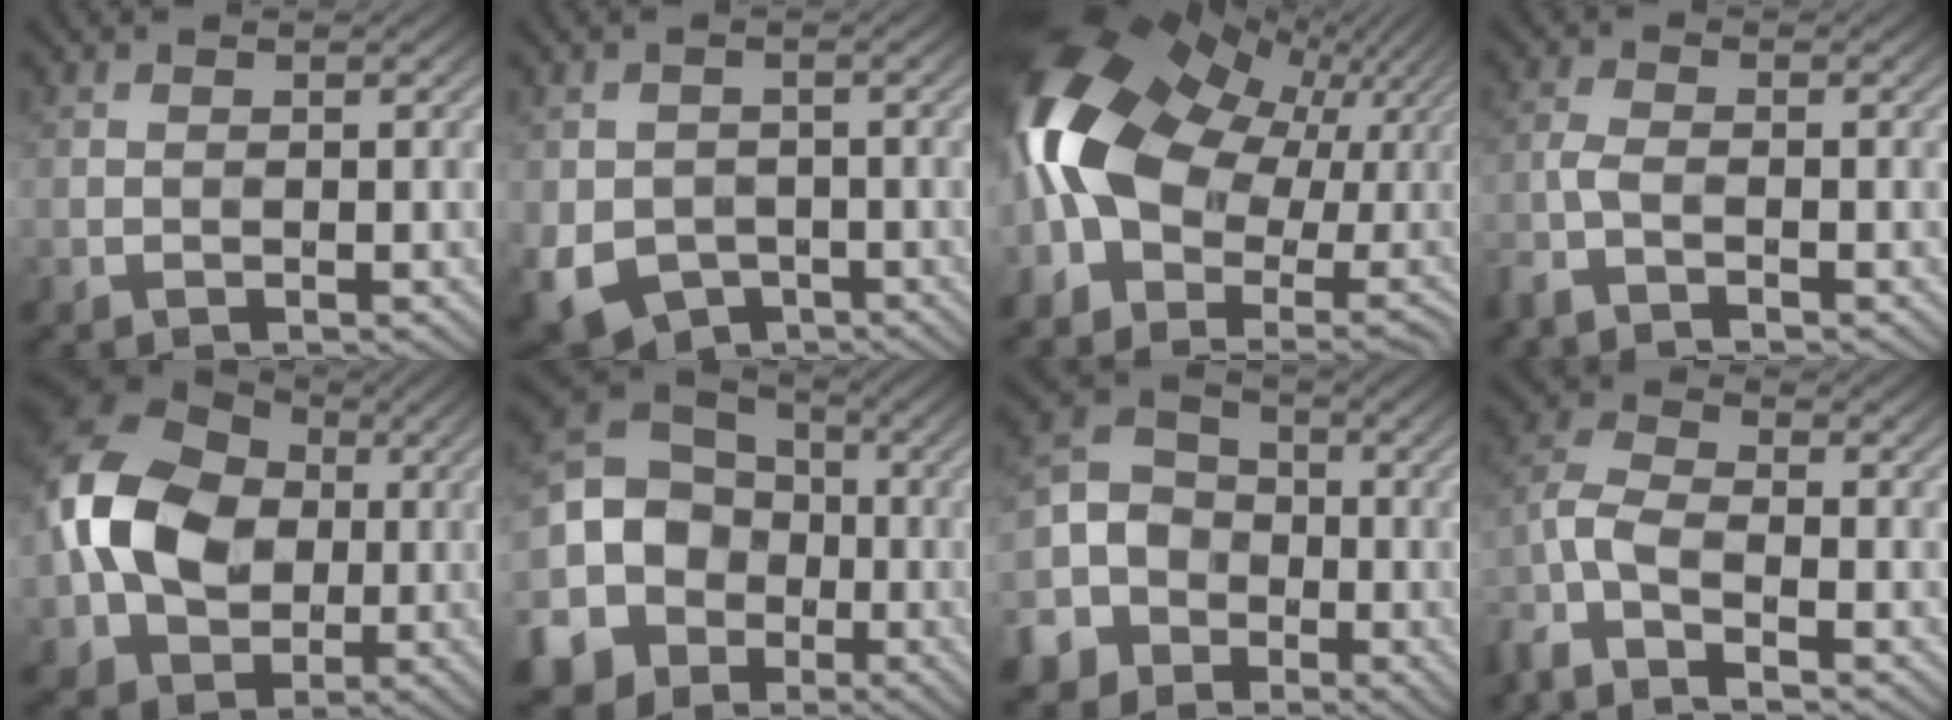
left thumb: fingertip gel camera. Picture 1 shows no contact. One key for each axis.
{"total": 7.4, "fx": -2.9, "fy": 5.7, "fz": 3.7, "tx": -0.091, "ty": -0.030, "tz": -0.043}
{"total": 15.8, "fx": -1.5, "fy": 10.4, "fz": 11.8, "tx": -0.257, "ty": -0.011, "tz": -0.018}
{"total": 2.8, "fx": -2.1, "fy": 0.5, "fz": 1.7, "tx": -0.049, "ty": -0.008, "tz": -0.056}
{"total": 14.6, "fx": 0.5, "fy": 11.3, "fz": 9.3, "tx": -0.230, "ty": 0.005, "tz": 0.009}
{"total": 16.6, "fx": -5.2, "fy": 14.5, "fz": 6.4, "tx": -0.192, "ty": -0.039, "tz": -0.119}
{"total": 11.0, "fx": -5.2, "fy": 8.9, "fz": 3.9, "tx": -0.104, "ty": -0.039, "tz": -0.115}
{"total": 6.7, "fx": -4.7, "fy": 2.1, "fz": 4.2, "tx": -0.102, "ty": -0.005, "tz": -0.114}